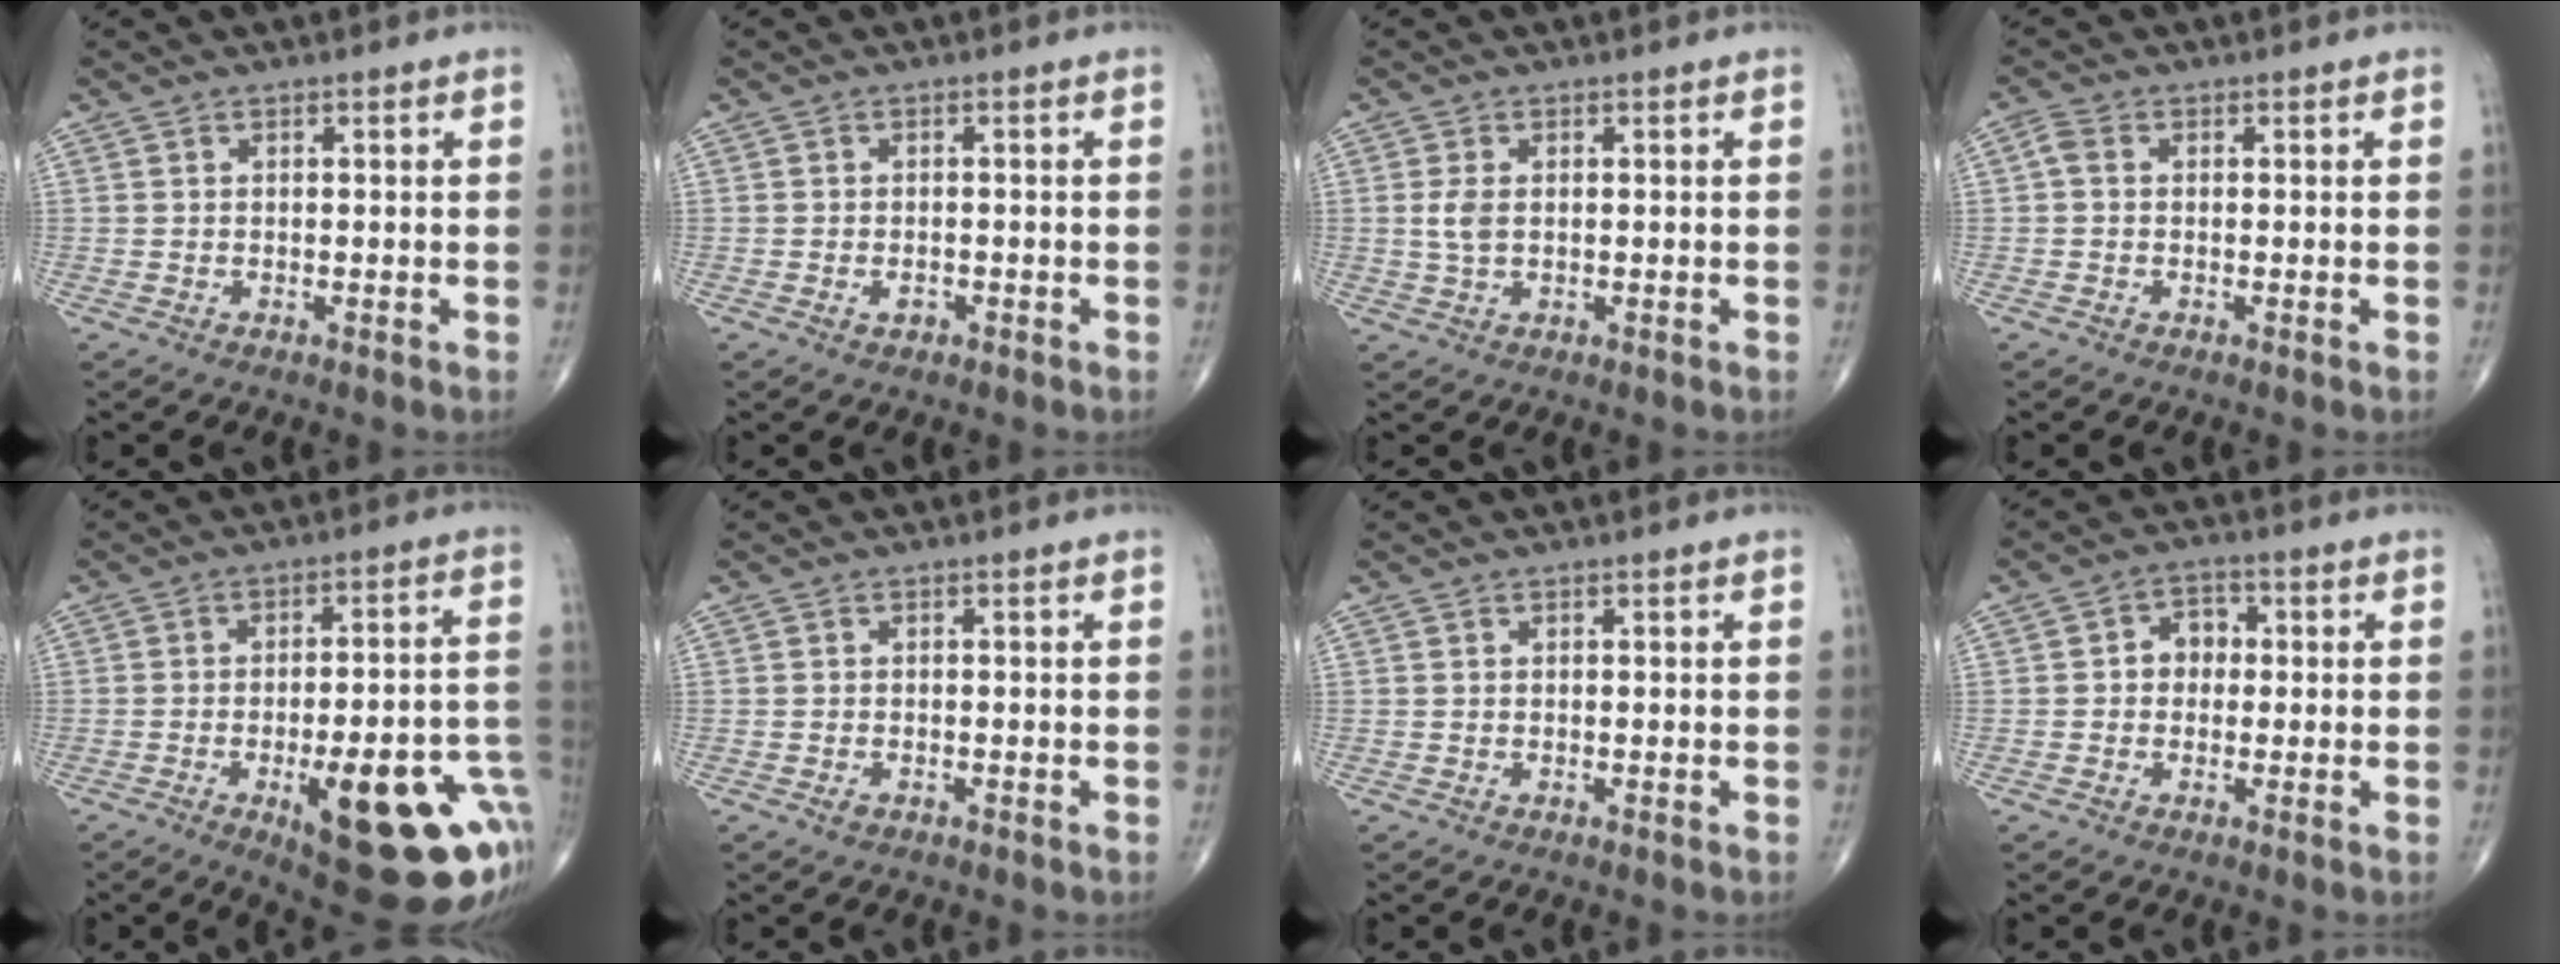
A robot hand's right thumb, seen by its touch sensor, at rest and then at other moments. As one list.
[{"total": 1.4, "force": [-0.7, 0.9, 0.9], "torque": [-0.011, 0.004, -0.012]}, {"total": 2.9, "force": [0.3, 1.6, 2.4], "torque": [-0.057, 0.001, 0.007]}, {"total": 2.0, "force": [0.1, 1.4, 1.3], "torque": [-0.028, 0.004, -0.005]}, {"total": 24.8, "force": [-8.5, 8.0, 21.9], "torque": [-0.214, 0.023, -0.092]}, {"total": 1.0, "force": [-0.6, 0.6, 0.6], "torque": [-0.010, 0.002, -0.011]}, {"total": 0.0}, {"total": 4.4, "force": [0.1, 3.6, 2.6], "torque": [-0.017, 0.016, -0.007]}]